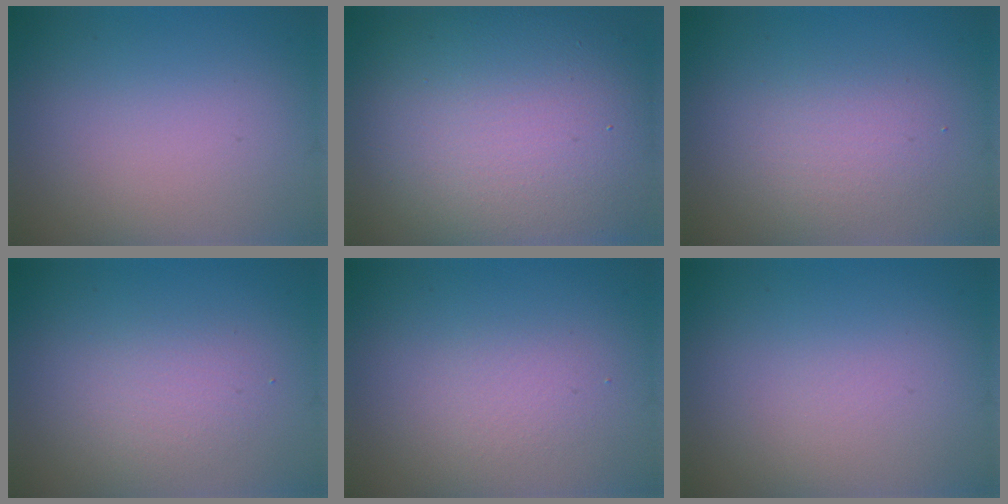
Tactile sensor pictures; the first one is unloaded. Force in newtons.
{"total": 15.5, "press": 15.5, "slide": 1.0}
{"total": 2.2, "press": 2.2, "slide": 0.1}
{"total": 1.8, "press": 1.8, "slide": 0.1}
{"total": 1.4, "press": 1.4, "slide": 0.1}
{"total": 0.0}